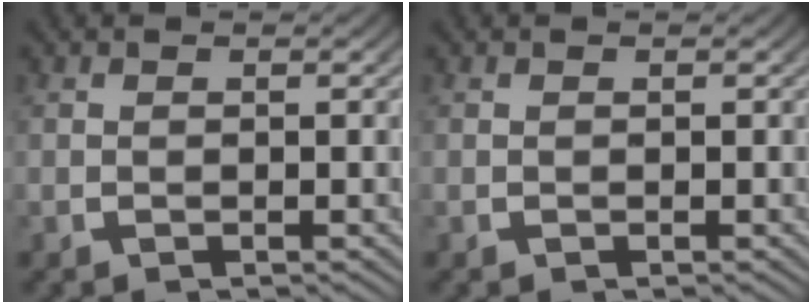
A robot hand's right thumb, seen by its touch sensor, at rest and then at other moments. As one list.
[{"total": 0.0}]